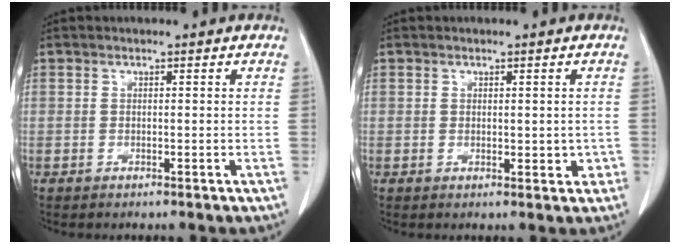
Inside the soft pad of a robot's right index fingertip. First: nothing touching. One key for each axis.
{"total": 2.3, "fx": -0.1, "fy": 1.3, "fz": 1.9, "tx": -0.022, "ty": -0.004, "tz": 0.003}